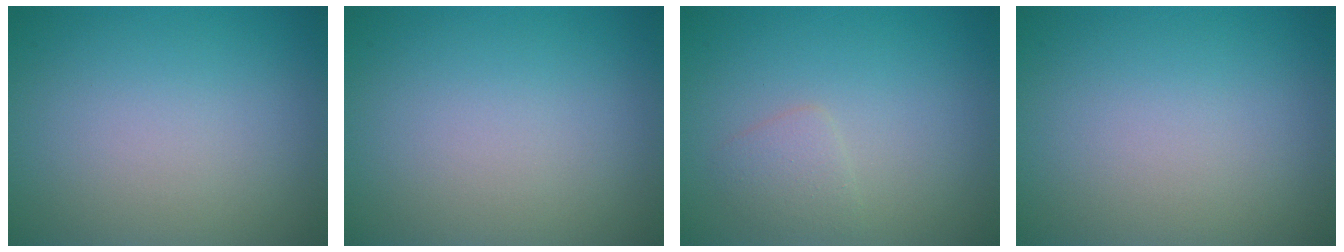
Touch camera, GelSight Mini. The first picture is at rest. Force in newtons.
{"total": 0.0}
{"total": 1.4, "press": 1.4, "slide": 0.1}
{"total": 0.0}